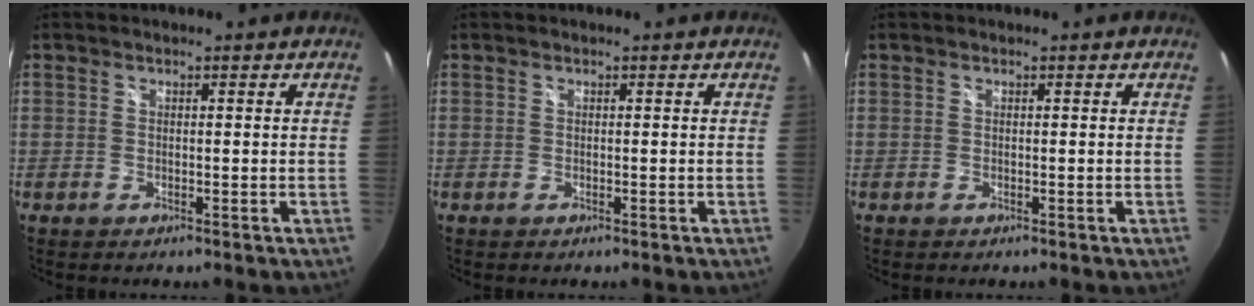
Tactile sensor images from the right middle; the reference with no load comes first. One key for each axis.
{"total": 0.0}
{"total": 0.0}